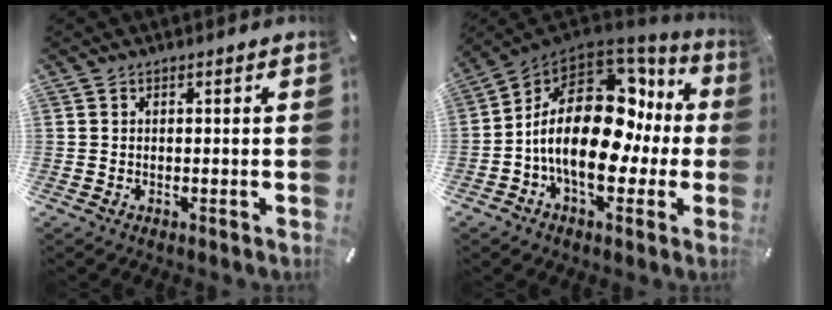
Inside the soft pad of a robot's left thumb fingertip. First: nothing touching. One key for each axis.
{"total": 23.1, "fx": -0.1, "fy": 13.9, "fz": 18.5, "tx": -0.320, "ty": -0.005, "tz": 0.004}